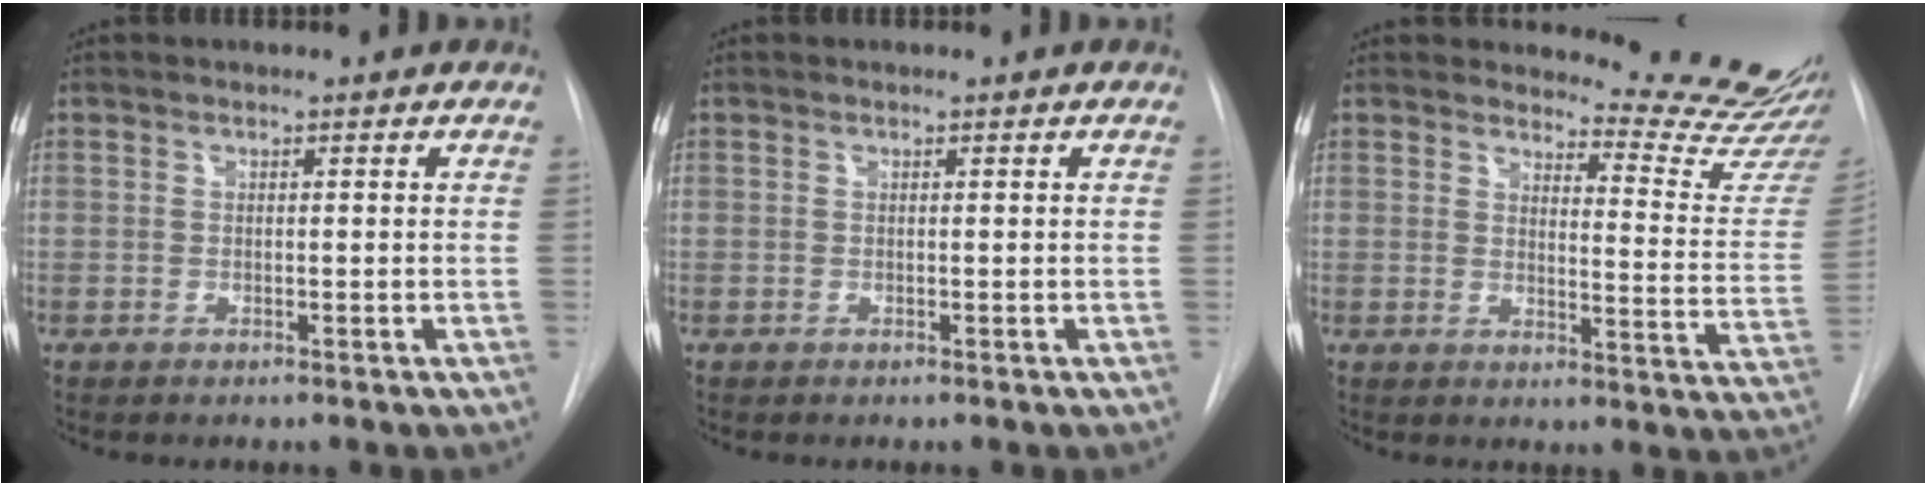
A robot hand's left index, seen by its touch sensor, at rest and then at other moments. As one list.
[{"total": 0.0}, {"total": 13.1, "force": [13.0, -0.5, 1.4], "torque": [-0.004, -0.143, 0.128]}]